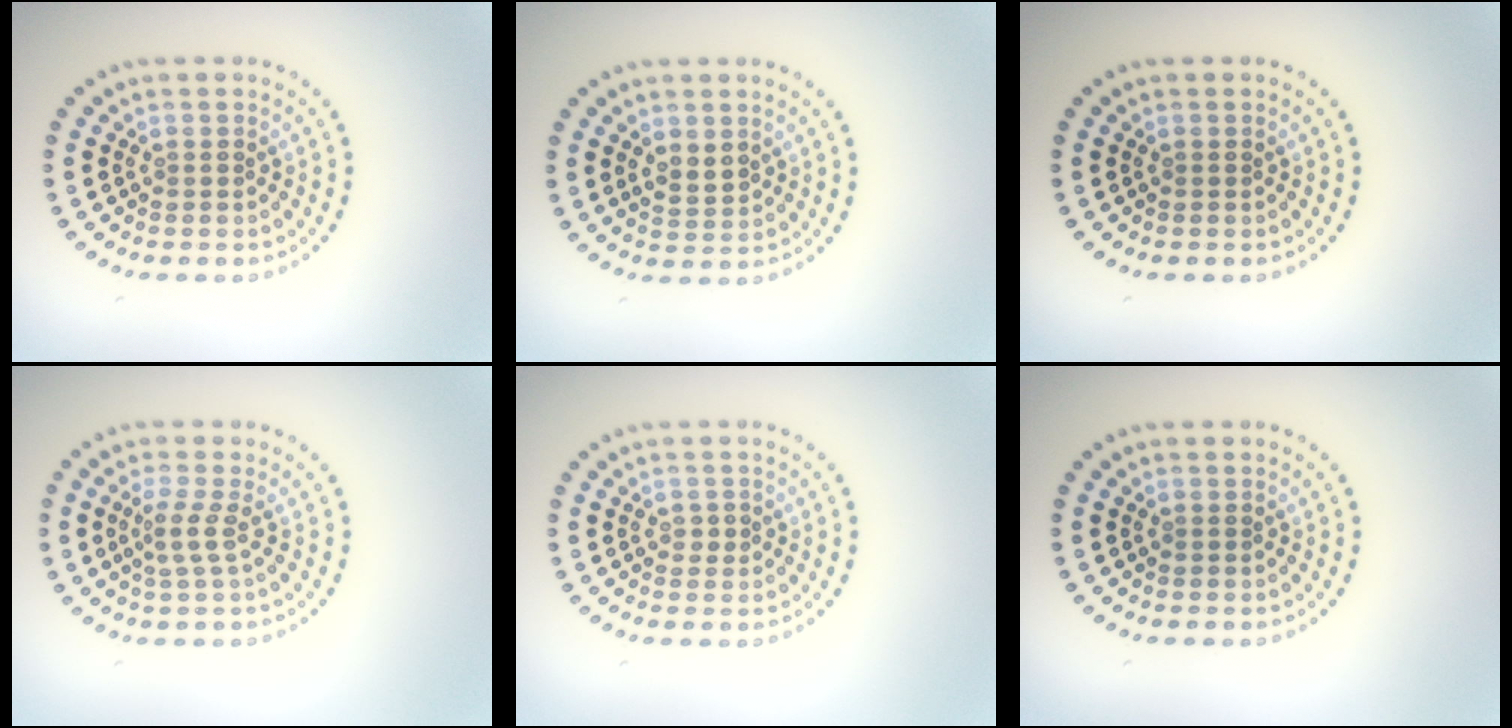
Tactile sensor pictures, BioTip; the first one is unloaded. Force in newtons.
{"total": 1.9, "press": 1.8, "slide": 0.5}
{"total": 0.0}
{"total": 1.8, "press": 1.2, "slide": 1.3}
{"total": 0.8, "press": 0.8, "slide": 0.1}
{"total": 0.0}